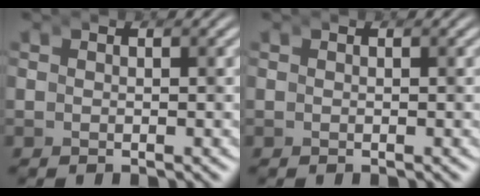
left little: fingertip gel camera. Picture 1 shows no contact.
{"total": 0.0}